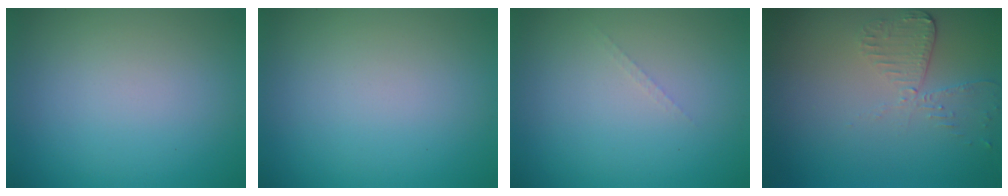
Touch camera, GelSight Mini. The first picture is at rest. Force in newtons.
{"total": 0.0}
{"total": 0.6, "press": 0.6, "slide": 0.1}
{"total": 2.5, "press": 2.3, "slide": 1.2}